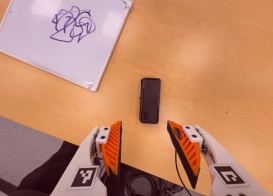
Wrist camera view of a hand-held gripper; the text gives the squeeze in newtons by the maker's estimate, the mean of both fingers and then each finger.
{"total": 0.0}